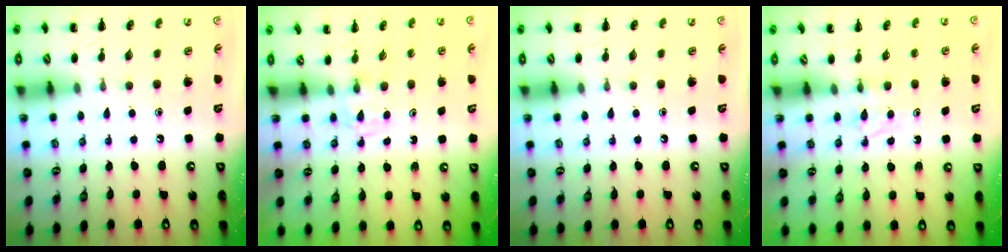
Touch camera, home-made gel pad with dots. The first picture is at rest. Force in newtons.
{"total": 2.4, "press": 2.1, "slide": 1.1}
{"total": 0.0}
{"total": 3.1, "press": 2.8, "slide": 1.3}